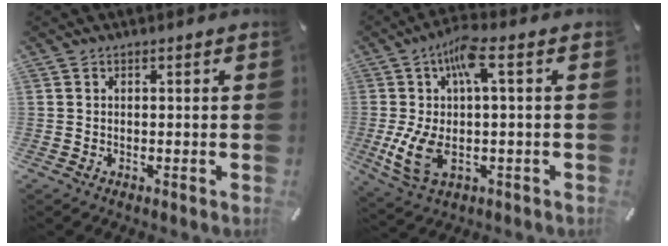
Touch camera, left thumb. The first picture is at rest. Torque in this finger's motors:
{"motor_torque": [1.84, 3.06, 1.72, 0.41, 0.25]}